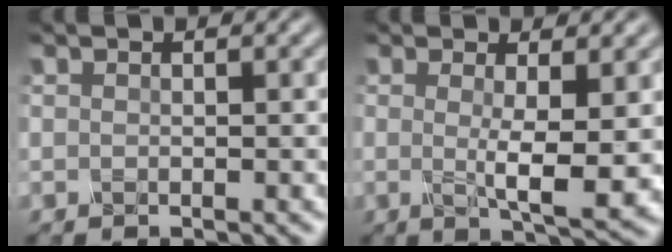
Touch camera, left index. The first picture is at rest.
{"total": 4.7, "force": [0.1, 0.8, 4.6], "torque": [-0.074, -0.012, 0.005]}